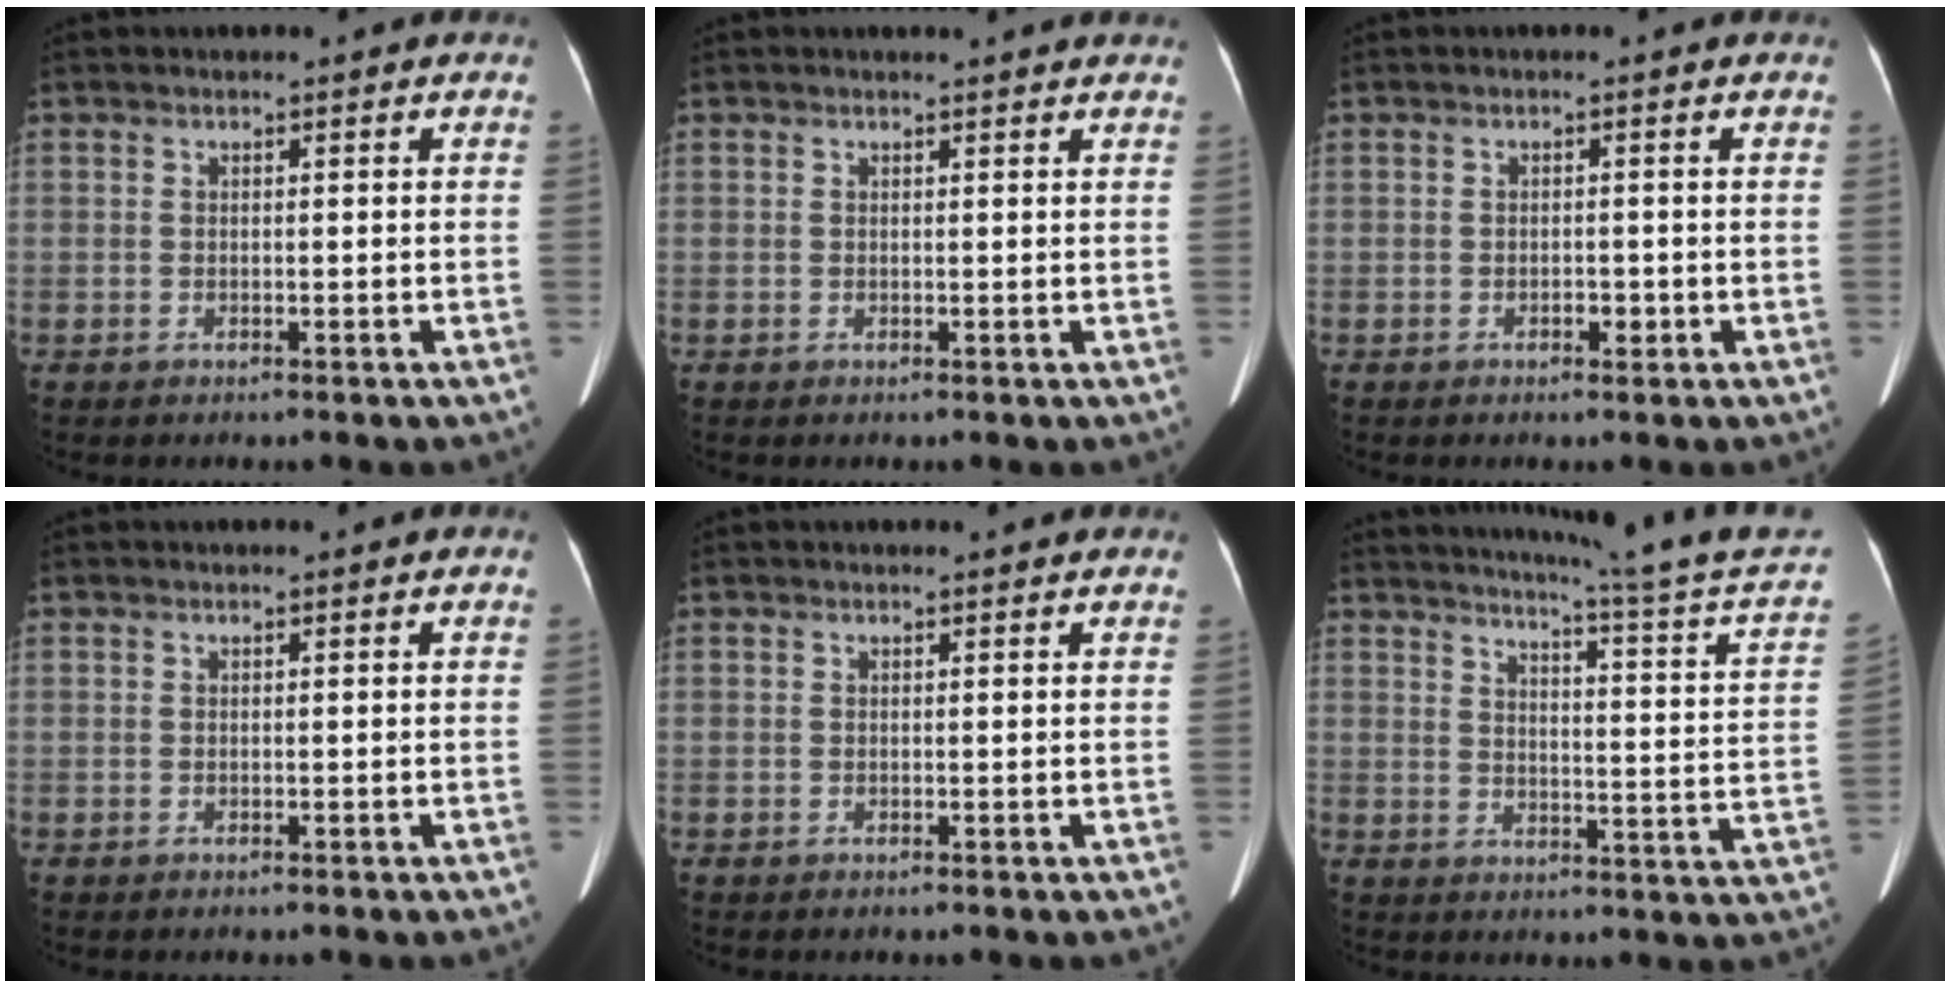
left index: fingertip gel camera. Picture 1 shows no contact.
{"total": 3.1, "force": [3.0, 0.1, 0.8], "torque": [-0.014, 0.006, 0.027]}
{"total": 1.2, "force": [-0.5, 0.7, 0.8], "torque": [-0.013, 0.001, -0.005]}
{"total": 0.0}
{"total": 1.2, "force": [1.2, 0.1, 0.2], "torque": [-0.010, 0.003, 0.009]}
{"total": 19.3, "force": [17.3, -2.8, 8.1], "torque": [-0.128, -0.088, 0.204]}